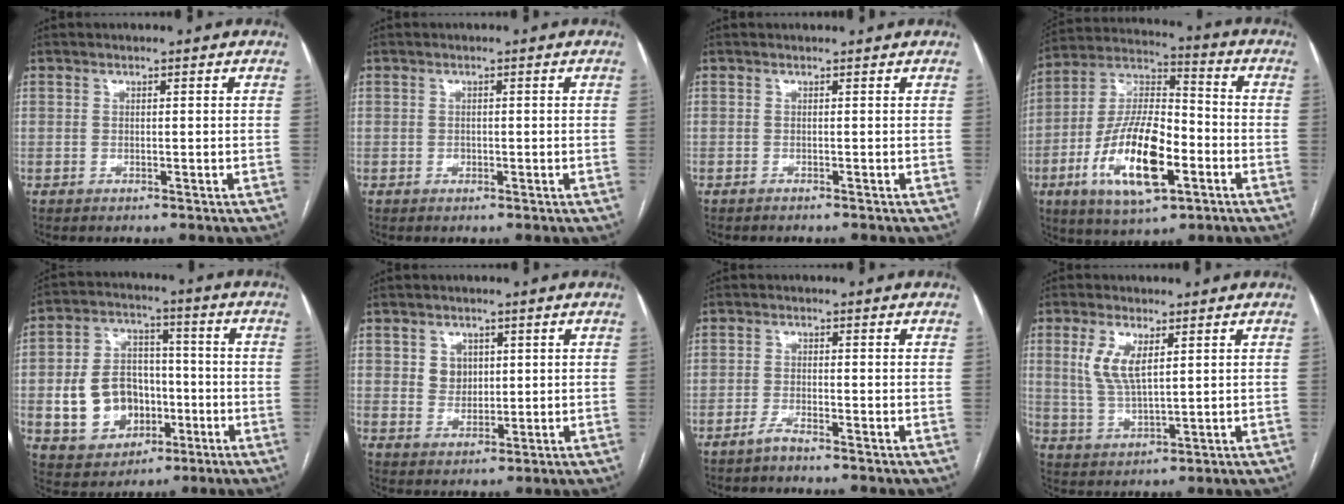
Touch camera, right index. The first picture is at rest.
{"total": 0.7, "force": [-0.3, 0.6, 0.3], "torque": [-0.005, 0.002, -0.004]}
{"total": 0.5, "force": [-0.1, 0.2, 0.5], "torque": [-0.015, 0.013, 0.000]}
{"total": 17.2, "force": [-6.1, 5.9, 15.0], "torque": [-0.302, -0.001, -0.103]}
{"total": 12.2, "force": [-2.6, 9.5, 7.3], "torque": [-0.153, 0.027, -0.030]}
{"total": 3.7, "force": [1.2, 3.2, 1.5], "torque": [-0.023, 0.004, 0.024]}
{"total": 1.7, "force": [-1.6, -0.3, 0.6], "torque": [-0.019, -0.001, -0.033]}
{"total": 6.4, "force": [2.3, 2.2, 5.5], "torque": [-0.122, 0.001, 0.054]}